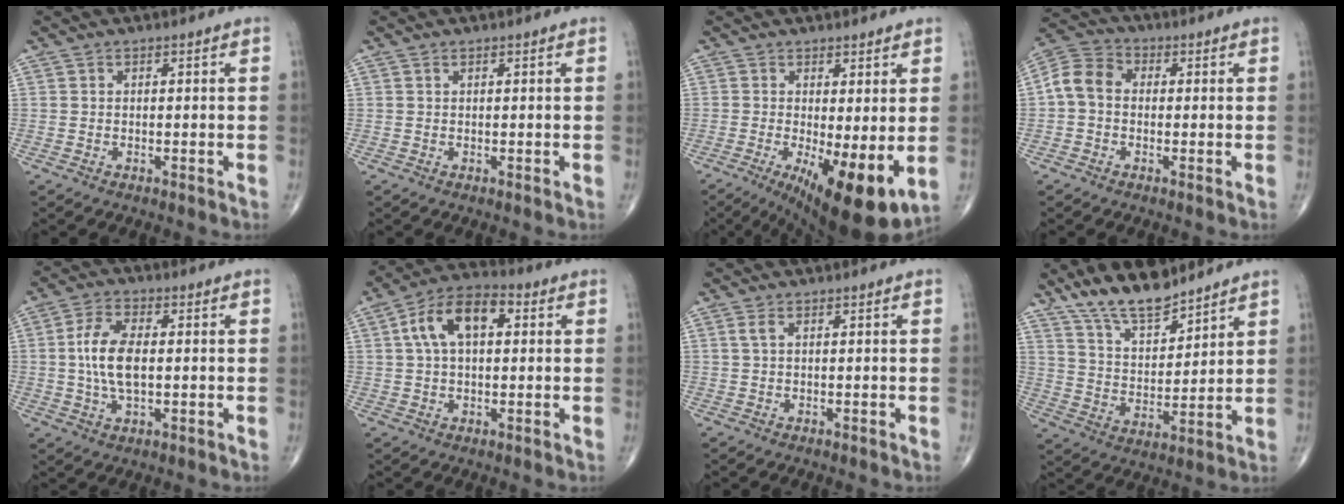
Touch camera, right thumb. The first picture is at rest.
{"total": 0.0}
{"total": 12.8, "force": [-1.9, 3.7, 12.1], "torque": [-0.183, -0.023, -0.014]}
{"total": 7.3, "force": [-0.1, 5.7, 4.5], "torque": [-0.079, 0.025, -0.016]}
{"total": 6.8, "force": [0.3, 3.3, 5.9], "torque": [-0.114, -0.005, 0.007]}
{"total": 11.5, "force": [2.7, 6.3, 9.2], "torque": [-0.165, 0.028, 0.039]}
{"total": 1.2, "force": [0.4, 0.4, 1.0], "torque": [-0.030, 0.008, 0.011]}
{"total": 12.6, "force": [10.2, 4.2, 6.0], "torque": [-0.084, -0.063, 0.192]}